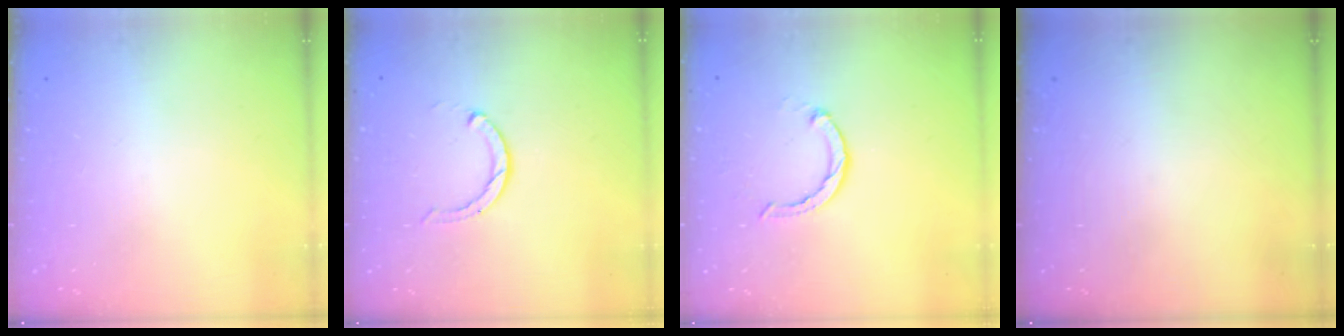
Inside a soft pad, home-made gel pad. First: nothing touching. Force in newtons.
{"total": 2.3, "press": 2.3, "slide": 0.4}
{"total": 2.3, "press": 2.3, "slide": 0.3}
{"total": 0.0}